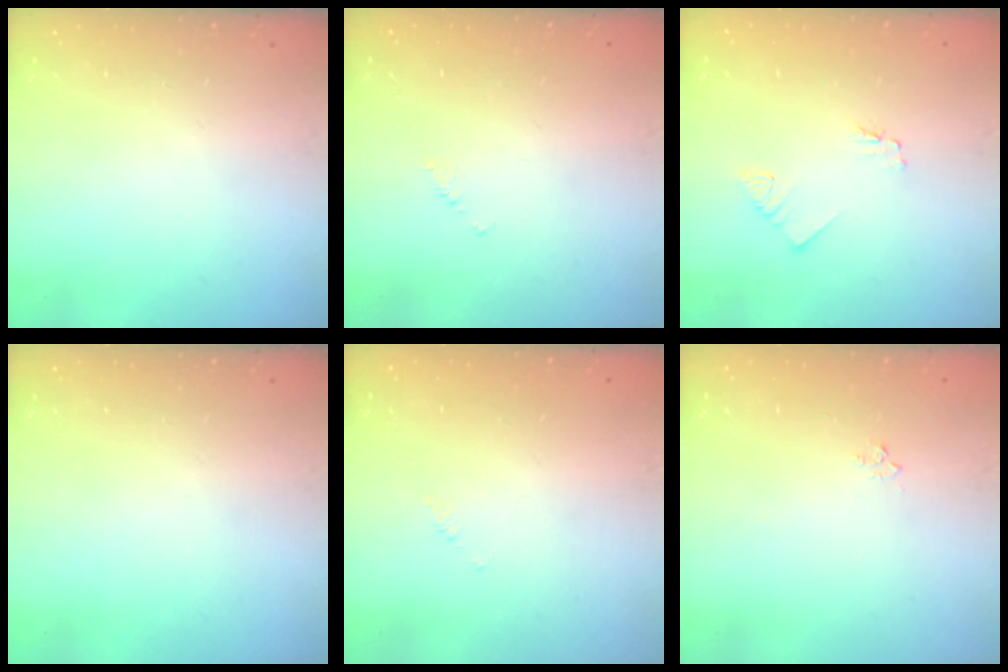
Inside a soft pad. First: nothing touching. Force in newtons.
{"total": 1.2, "press": 1.2, "slide": 0.2}
{"total": 1.2, "press": 1.2, "slide": 0.1}
{"total": 0.0}
{"total": 1.7, "press": 1.7, "slide": 0.3}
{"total": 2.9, "press": 2.8, "slide": 0.4}